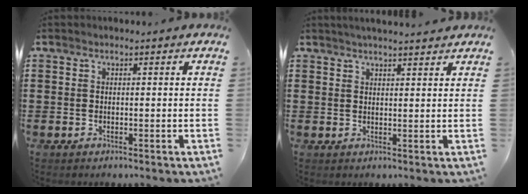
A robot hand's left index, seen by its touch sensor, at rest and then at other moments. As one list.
[{"total": 2.0, "force": [2.0, 0.0, 0.5], "torque": [-0.014, -0.001, 0.037]}]